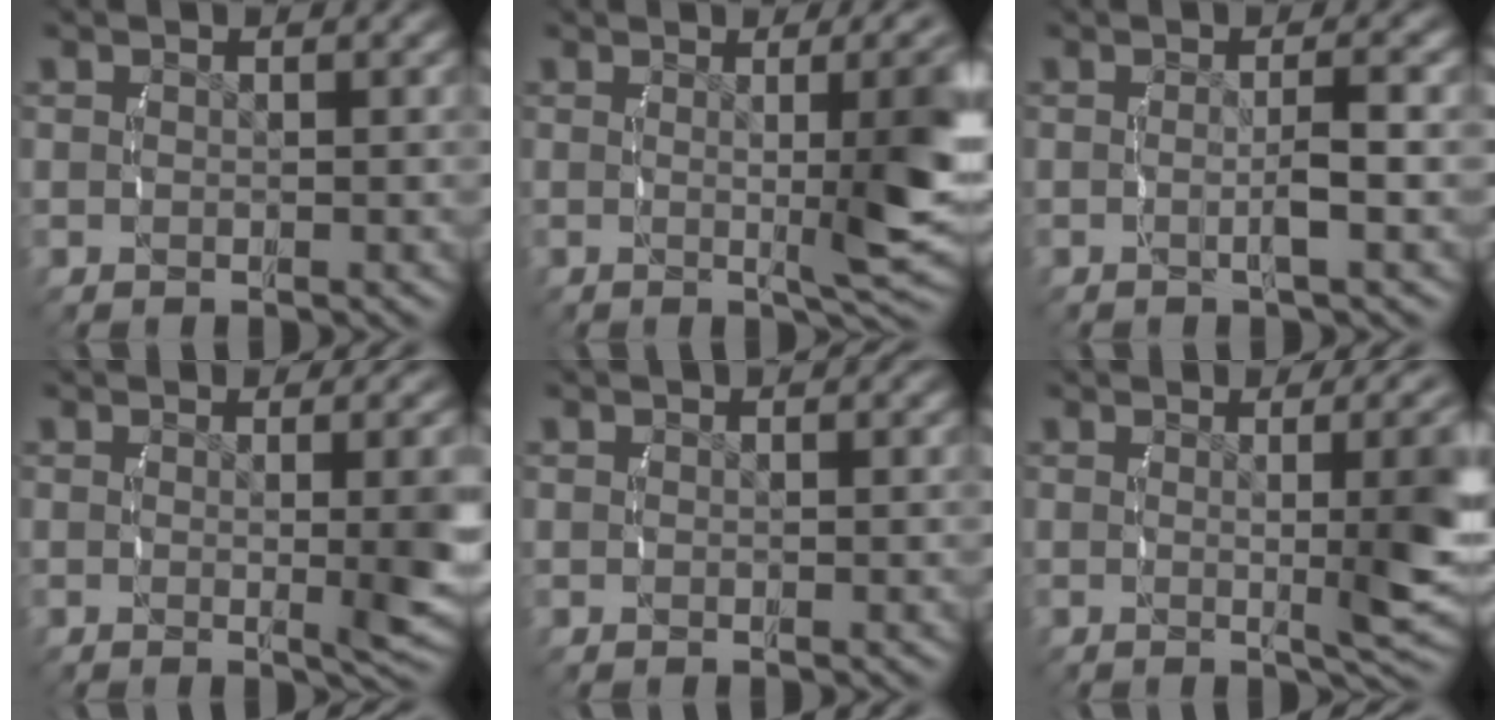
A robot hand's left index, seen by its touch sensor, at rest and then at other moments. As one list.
[{"total": 8.2, "force": [1.1, 1.6, 8.0], "torque": [-0.088, 0.007, 0.012]}, {"total": 2.1, "force": [-0.4, -0.4, 2.1], "torque": [-0.032, 0.000, -0.007]}, {"total": 4.1, "force": [0.0, 0.2, 4.1], "torque": [-0.050, -0.006, 0.000]}, {"total": 0.0}, {"total": 7.0, "force": [0.6, 1.2, 6.8], "torque": [-0.074, 0.005, 0.005]}]